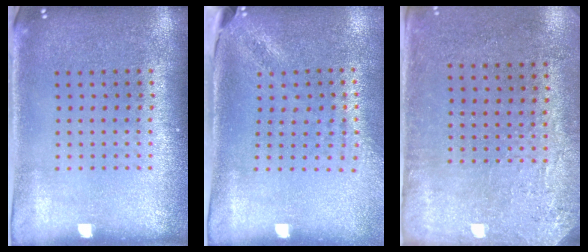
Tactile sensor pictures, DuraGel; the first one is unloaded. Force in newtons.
{"total": 1.9, "press": 1.5, "slide": 1.2}
{"total": 2.8, "press": 2.3, "slide": 1.6}